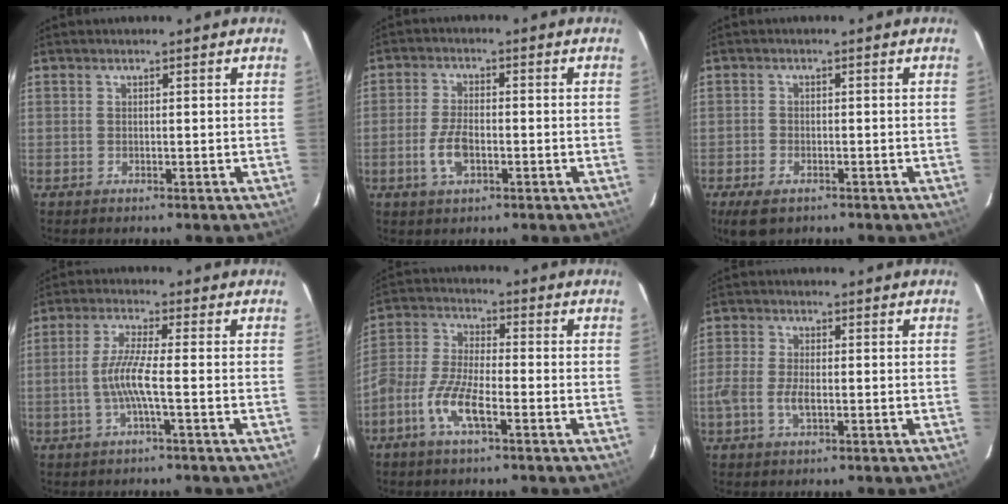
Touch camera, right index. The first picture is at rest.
{"total": 5.8, "force": [-2.0, 2.7, 4.8], "torque": [-0.104, -0.001, -0.037]}
{"total": 5.0, "force": [-3.2, 2.7, 2.8], "torque": [-0.072, -0.014, -0.057]}
{"total": 5.7, "force": [-1.6, -0.3, 5.4], "torque": [-0.116, 0.000, -0.030]}
{"total": 9.1, "force": [-4.5, 2.8, 7.4], "torque": [-0.163, 0.003, -0.096]}
{"total": 4.8, "force": [-1.6, 2.2, 3.9], "torque": [-0.086, -0.002, -0.032]}